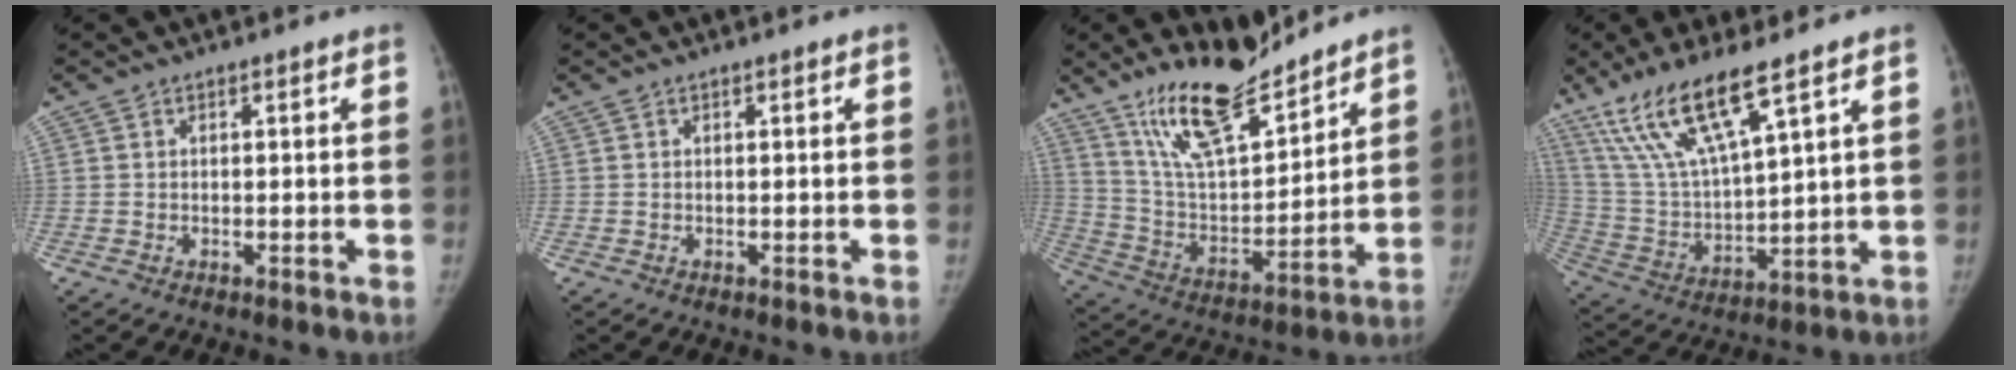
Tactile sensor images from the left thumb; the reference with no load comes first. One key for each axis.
{"total": 0.0}
{"total": 17.9, "fx": 14.1, "fy": 5.4, "fz": 9.7, "tx": -0.137, "ty": -0.084, "tz": 0.262}
{"total": 15.5, "fx": 10.1, "fy": 3.2, "fz": 11.3, "tx": -0.229, "ty": -0.039, "tz": 0.212}